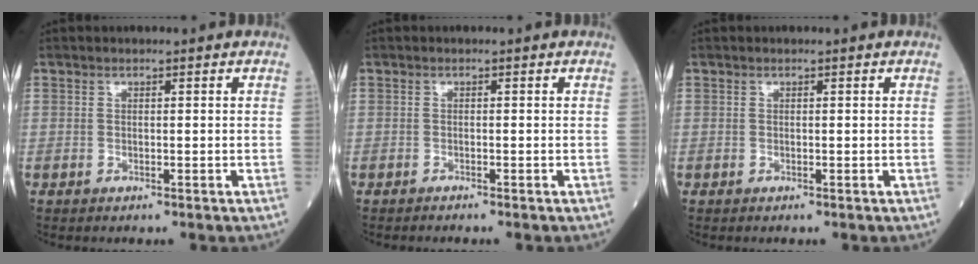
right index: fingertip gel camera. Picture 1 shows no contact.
{"total": 1.4, "force": [-1.2, -0.2, 0.6], "torque": [-0.008, 0.002, -0.013]}
{"total": 0.0}